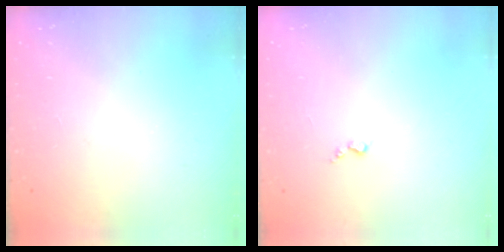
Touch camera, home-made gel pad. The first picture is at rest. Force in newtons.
{"total": 2.7, "press": 2.6, "slide": 0.4}